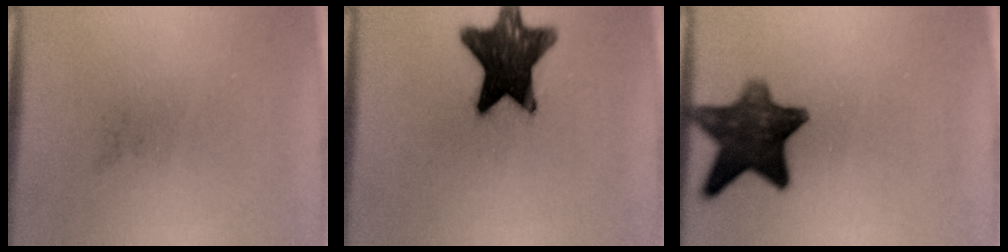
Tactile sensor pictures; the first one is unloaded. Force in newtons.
{"total": 14.5}
{"total": 11.0}